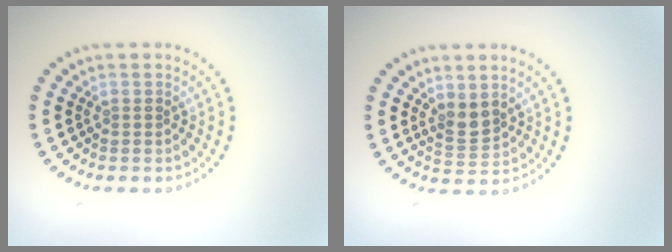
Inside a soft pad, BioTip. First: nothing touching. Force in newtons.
{"total": 2.0, "press": 1.7, "slide": 1.2}